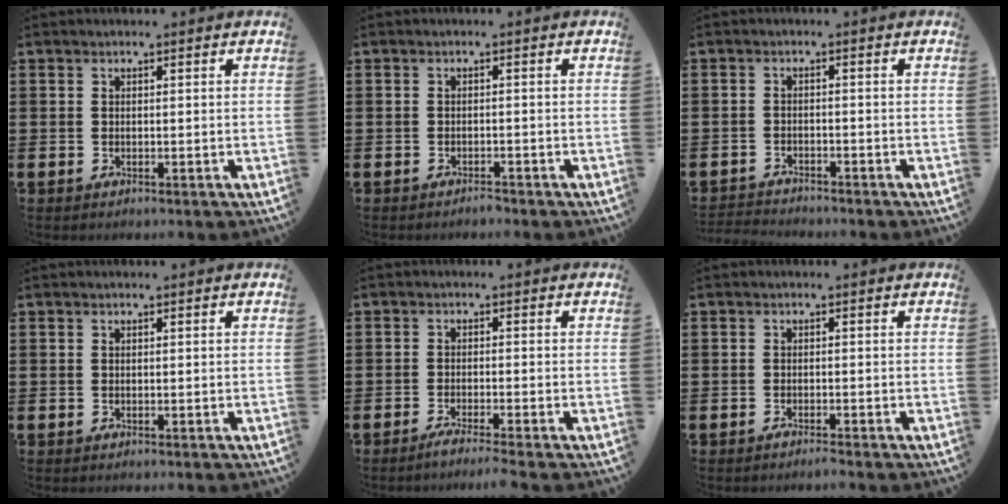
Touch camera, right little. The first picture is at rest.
{"total": 1.0, "force": [-0.9, 0.0, 0.0], "torque": [-0.004, -0.001, -0.019]}
{"total": 1.8, "force": [-1.8, 0.0, -0.2], "torque": [-0.001, 0.004, -0.041]}
{"total": 0.0}
{"total": 1.9, "force": [-1.4, -0.2, 1.2], "torque": [-0.019, -0.001, -0.027]}
{"total": 0.8, "force": [-0.7, -0.1, 0.4], "torque": [-0.006, -0.005, -0.014]}